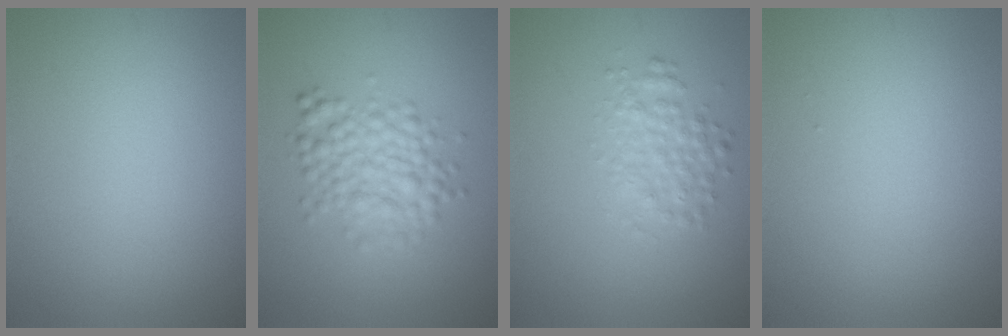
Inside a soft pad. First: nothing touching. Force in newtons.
{"total": 4.0, "press": 4.0, "slide": 0.0}
{"total": 2.5, "press": 2.5, "slide": 0.1}
{"total": 0.0}